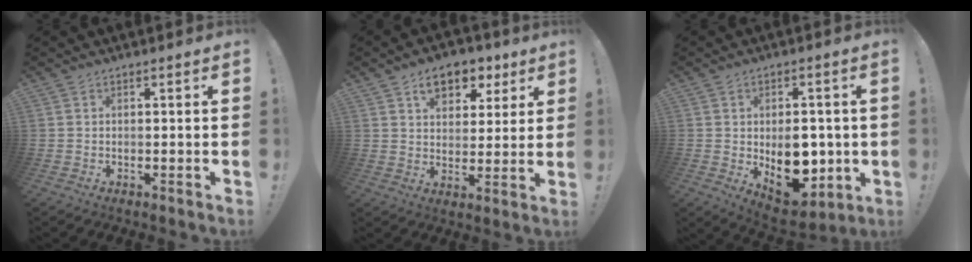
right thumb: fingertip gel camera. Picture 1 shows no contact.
{"total": 9.9, "force": [5.7, 6.5, 4.7], "torque": [-0.058, -0.027, 0.104]}
{"total": 13.1, "force": [-1.5, 9.7, 8.8], "torque": [-0.109, 0.001, -0.014]}